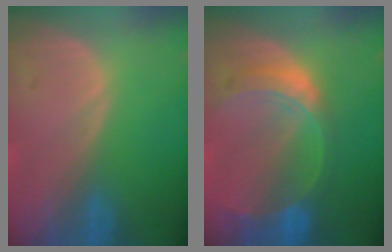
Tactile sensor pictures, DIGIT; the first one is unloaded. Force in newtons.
{"total": 7.6, "press": 6.6, "slide": 3.7}